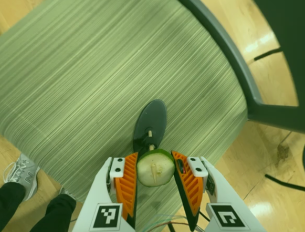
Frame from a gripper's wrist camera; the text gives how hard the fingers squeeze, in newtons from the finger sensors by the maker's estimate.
{"total": 8.5, "left": 8.4, "right": 8.6}